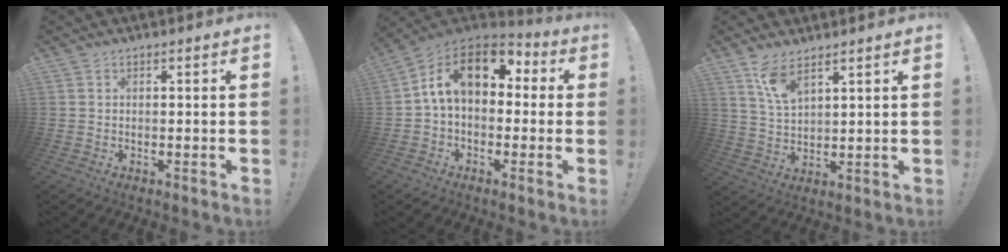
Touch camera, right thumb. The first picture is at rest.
{"total": 15.6, "force": [4.5, 9.5, 11.6], "torque": [-0.187, -0.002, 0.079]}
{"total": 7.5, "force": [5.3, 2.6, 4.6], "torque": [-0.082, -0.029, 0.096]}